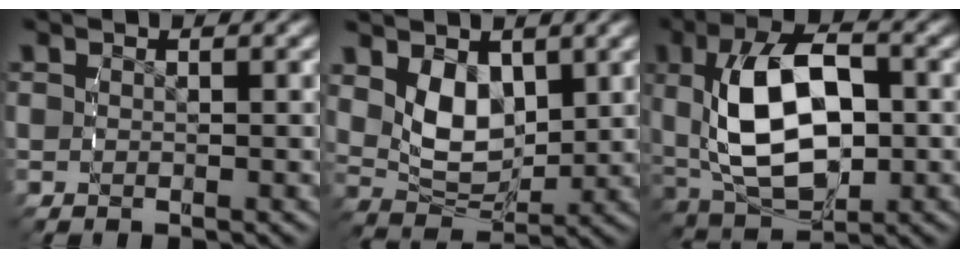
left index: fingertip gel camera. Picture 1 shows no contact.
{"total": 6.6, "force": [1.5, 4.7, 4.3], "torque": [-0.085, -0.015, 0.028]}
{"total": 10.4, "force": [-0.2, 6.5, 8.2], "torque": [-0.178, -0.013, 0.008]}